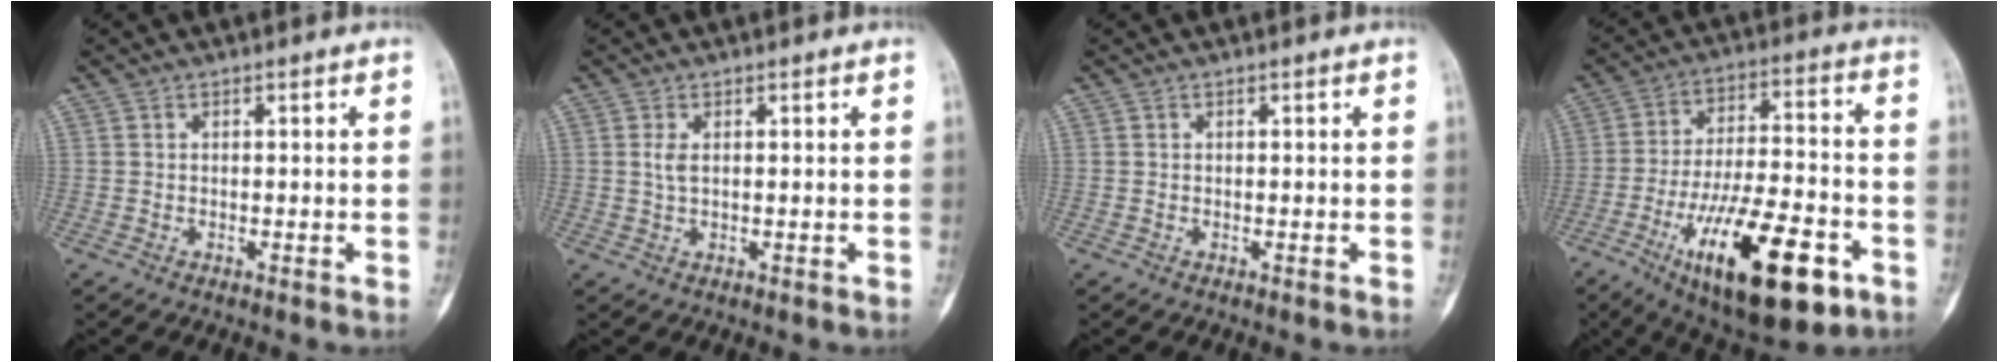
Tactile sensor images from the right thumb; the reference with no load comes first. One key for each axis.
{"total": 1.9, "fx": 0.5, "fy": 0.8, "fz": 1.6, "tx": -0.039, "ty": 0.003, "tz": 0.016}
{"total": 0.0}
{"total": 23.2, "fx": -10.2, "fy": 8.5, "fz": 19.0, "tx": -0.306, "ty": 0.039, "tz": -0.154}